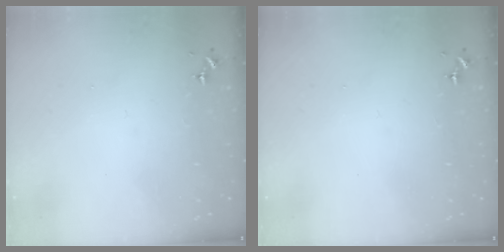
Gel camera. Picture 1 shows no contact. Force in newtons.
{"total": 0.0}